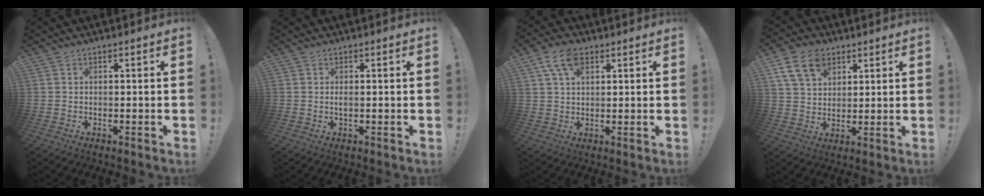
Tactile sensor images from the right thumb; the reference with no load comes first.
{"total": 1.0, "force": [-0.2, 0.2, 1.0], "torque": [-0.014, 0.000, -0.005]}
{"total": 8.3, "force": [3.9, 4.6, 5.7], "torque": [-0.102, 0.000, 0.074]}
{"total": 12.0, "force": [6.4, 8.1, 6.2], "torque": [-0.102, -0.021, 0.123]}